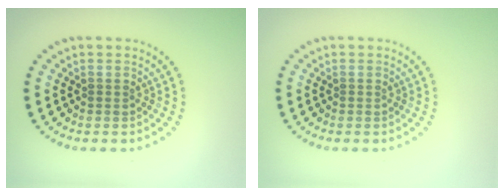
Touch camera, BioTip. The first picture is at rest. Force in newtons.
{"total": 0.0}